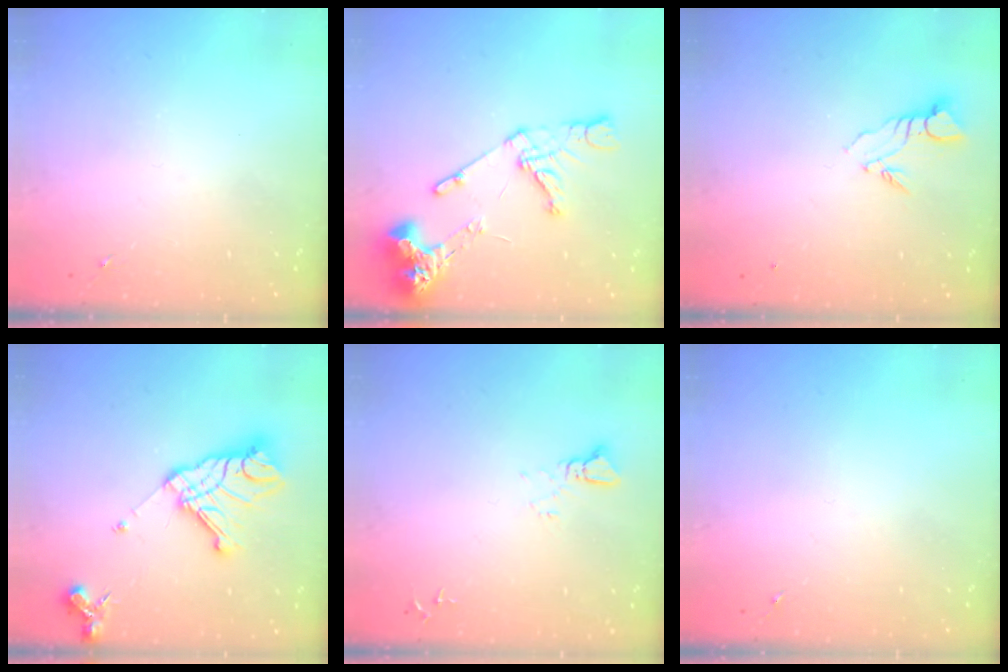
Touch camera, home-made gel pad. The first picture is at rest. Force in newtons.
{"total": 15.7, "press": 15.5, "slide": 1.9}
{"total": 4.2, "press": 4.2, "slide": 0.1}
{"total": 17.5, "press": 17.3, "slide": 2.0}
{"total": 3.7, "press": 3.7, "slide": 0.3}
{"total": 0.0}